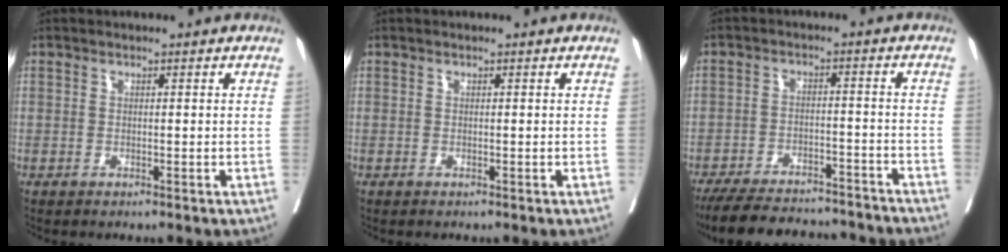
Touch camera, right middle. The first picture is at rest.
{"total": 0.0}
{"total": 17.8, "force": [-16.4, 3.5, 6.1], "torque": [-0.123, -0.007, -0.230]}